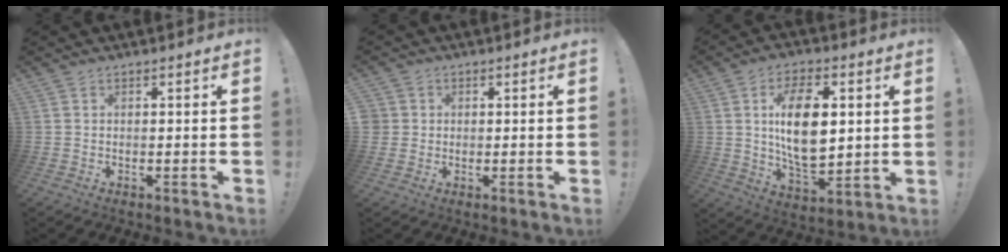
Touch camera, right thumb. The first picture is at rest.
{"total": 3.1, "force": [0.4, 3.1, 0.2], "torque": [0.008, 0.000, 0.007]}
{"total": 16.6, "force": [2.8, 9.0, 13.7], "torque": [-0.243, -0.004, 0.042]}